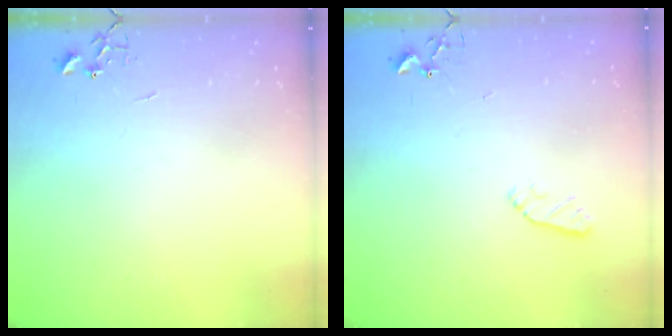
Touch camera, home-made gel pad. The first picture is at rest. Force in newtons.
{"total": 5.6, "press": 5.5, "slide": 1.0}